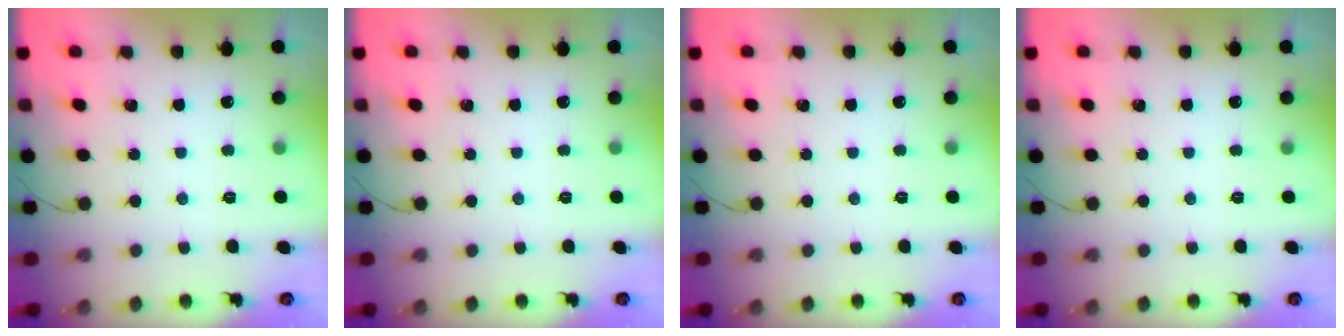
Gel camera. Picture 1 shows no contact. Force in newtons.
{"total": 0.0}
{"total": 0.0}
{"total": 0.0}